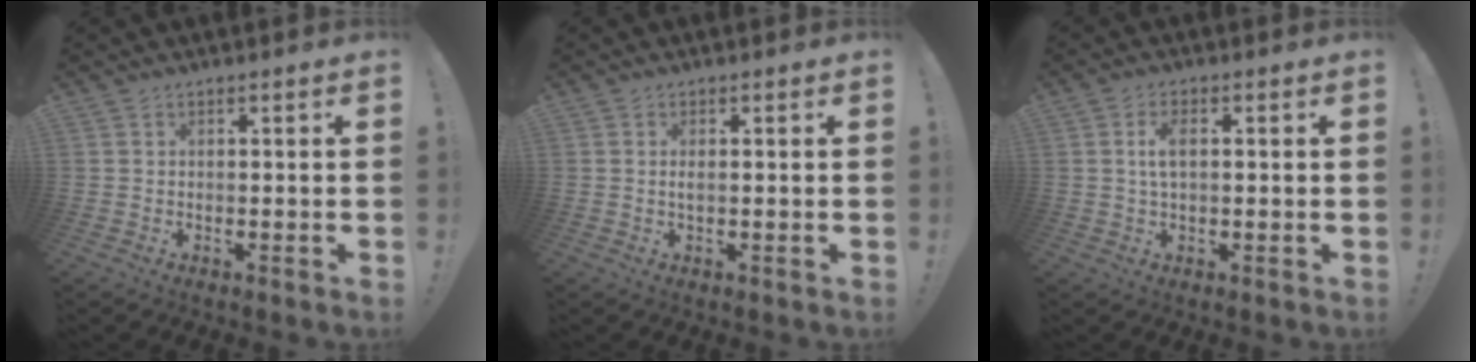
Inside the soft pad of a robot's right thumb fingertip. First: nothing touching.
{"total": 1.1, "force": [0.0, 0.1, 1.0], "torque": [-0.014, -0.003, -0.001]}
{"total": 4.8, "force": [0.7, 2.2, 4.2], "torque": [-0.065, 0.002, 0.010]}